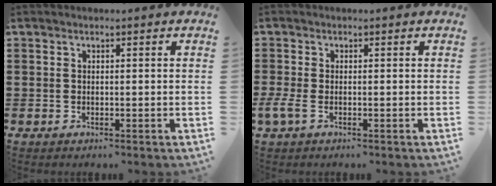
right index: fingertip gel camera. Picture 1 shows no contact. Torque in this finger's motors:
{"motor_torque": [0.74, 0.44, 0.34, 0.07]}